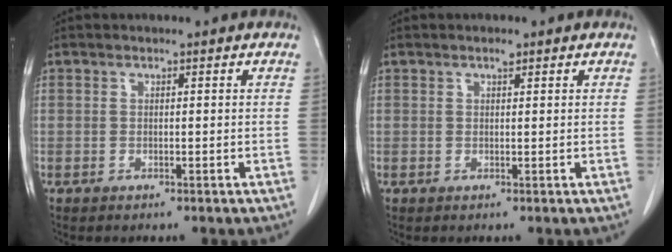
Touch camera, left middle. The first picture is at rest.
{"total": 0.7, "force": [0.5, 0.2, 0.4], "torque": [-0.012, -0.001, 0.008]}